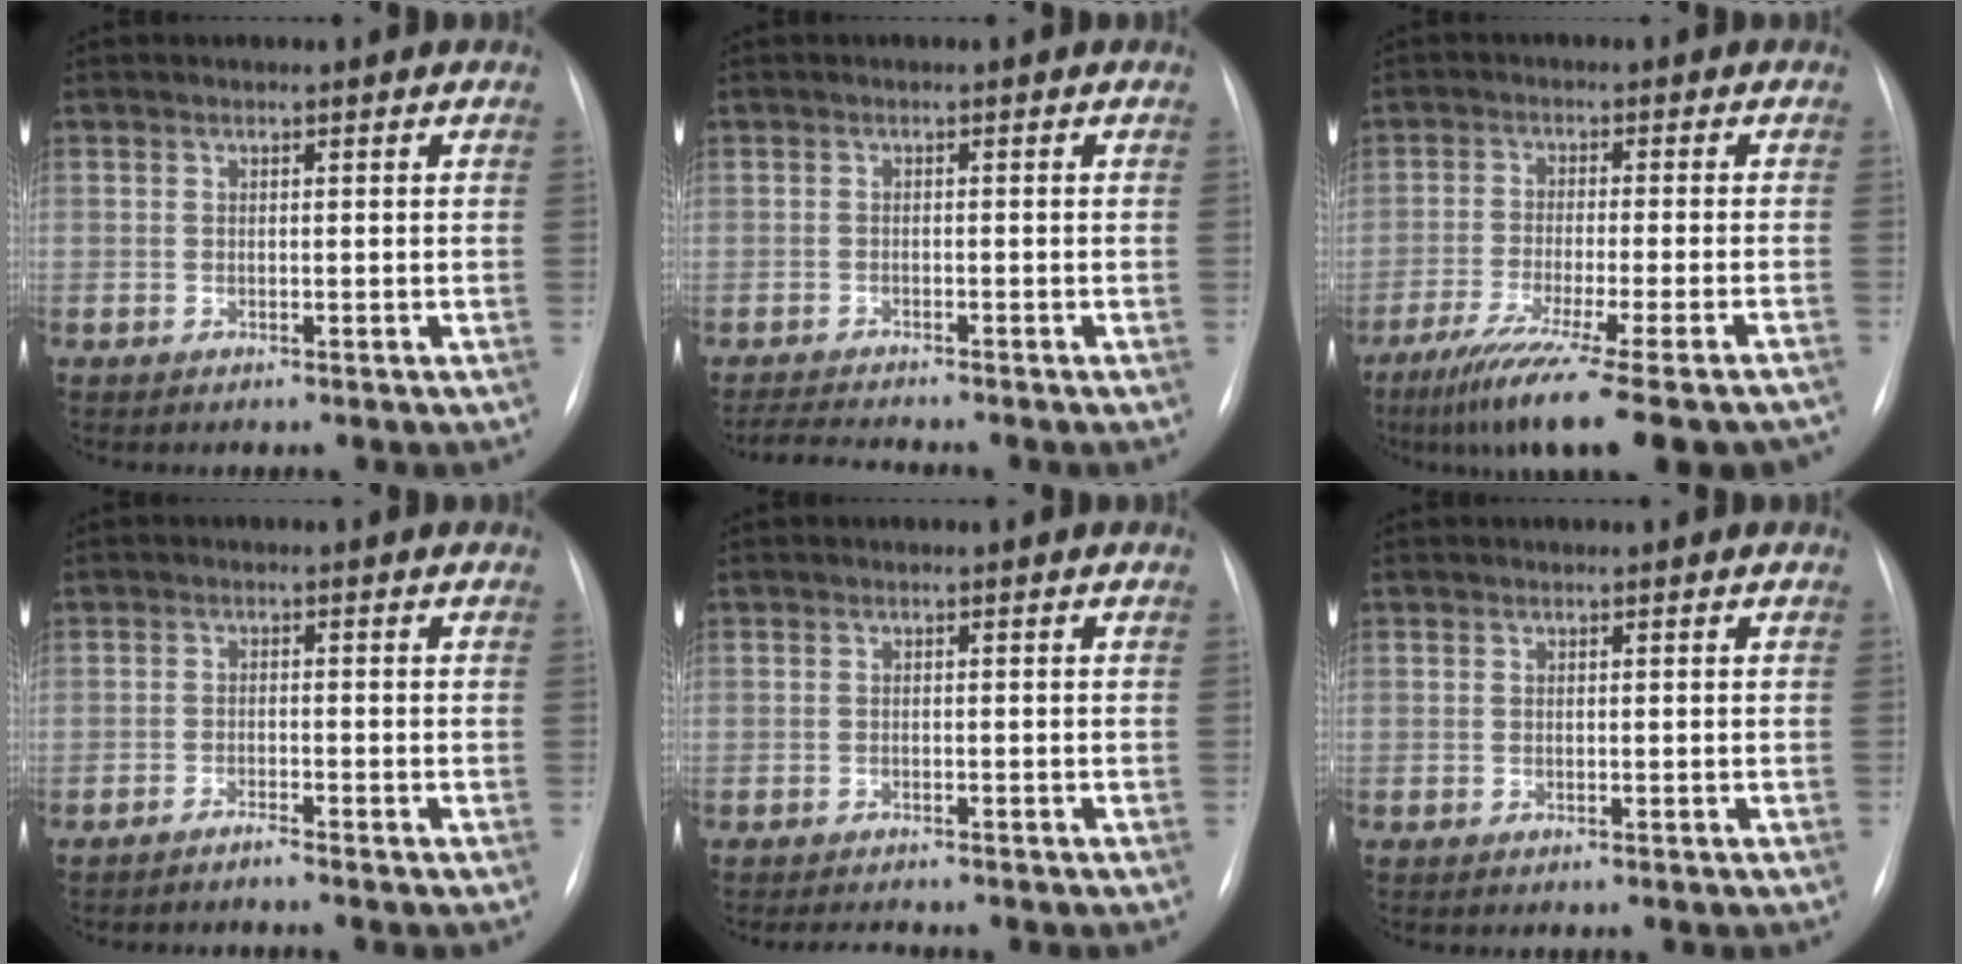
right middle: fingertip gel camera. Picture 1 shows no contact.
{"total": 4.4, "force": [-4.2, -0.5, 1.2], "torque": [-0.026, -0.022, -0.069]}
{"total": 19.2, "force": [-15.2, 0.1, 11.7], "torque": [-0.143, -0.051, -0.230]}
{"total": 1.5, "force": [-1.4, -0.4, 0.2], "torque": [-0.003, 0.000, -0.027]}
{"total": 2.0, "force": [-2.0, 0.1, 0.4], "torque": [-0.010, -0.011, -0.027]}
{"total": 0.0}